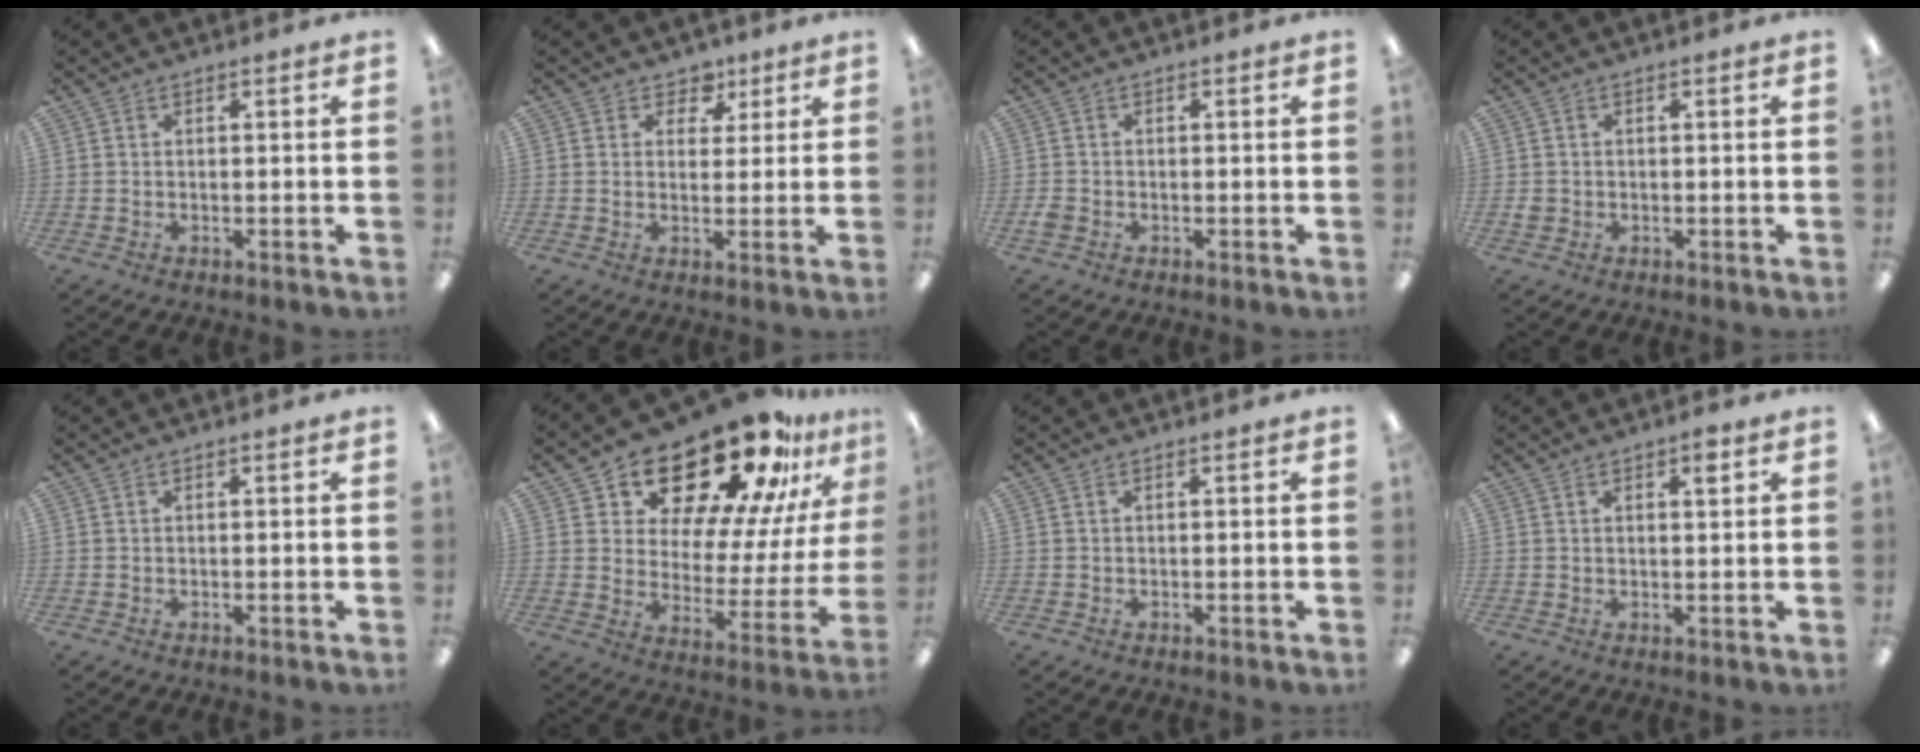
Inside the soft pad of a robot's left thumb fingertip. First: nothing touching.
{"total": 4.9, "force": [3.0, 3.7, 1.4], "torque": [-0.010, -0.013, 0.049]}
{"total": 1.7, "force": [-0.8, 1.3, 0.7], "torque": [-0.011, 0.003, -0.015]}
{"total": 1.4, "force": [-0.1, 1.3, 0.4], "torque": [-0.007, 0.005, -0.004]}
{"total": 0.0}
{"total": 23.6, "force": [19.1, 9.1, 10.5], "torque": [-0.153, -0.148, 0.326]}
{"total": 0.0}
{"total": 2.9, "force": [1.8, 1.0, 2.1], "torque": [-0.021, -0.007, 0.025]}